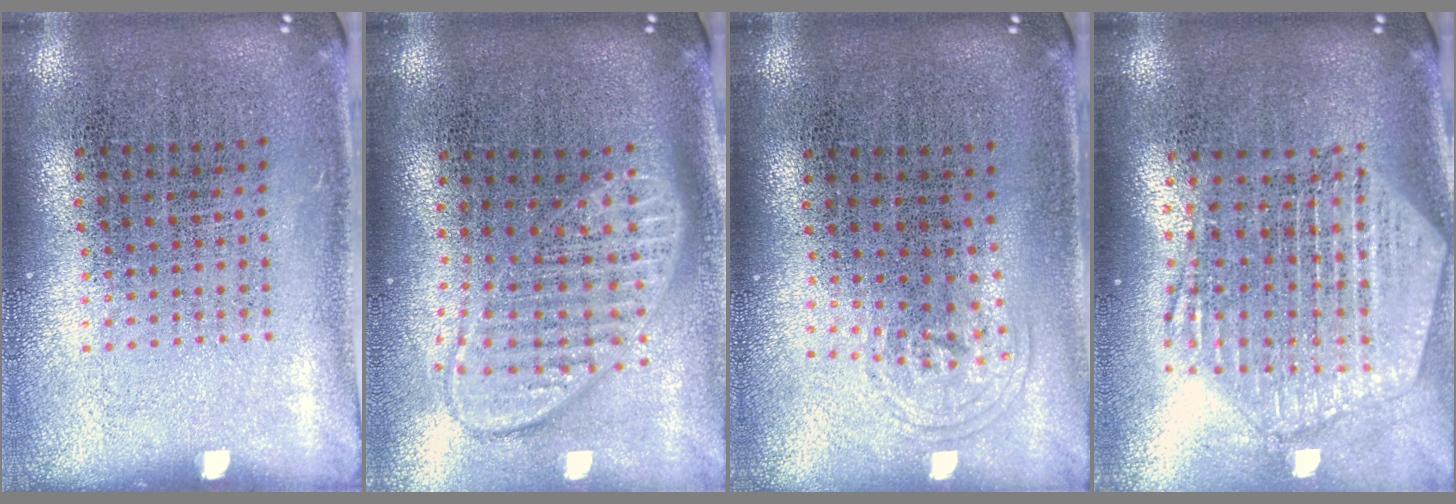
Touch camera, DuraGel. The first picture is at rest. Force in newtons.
{"total": 1.9, "press": 1.5, "slide": 1.1}
{"total": 0.8, "press": 0.6, "slide": 0.6}
{"total": 2.4, "press": 2.1, "slide": 1.2}